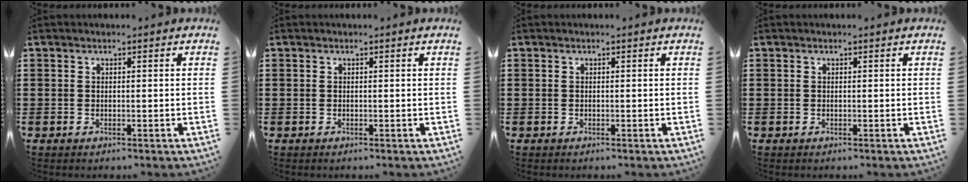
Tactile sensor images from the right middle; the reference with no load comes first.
{"total": 0.0}
{"total": 0.0}
{"total": 0.0}